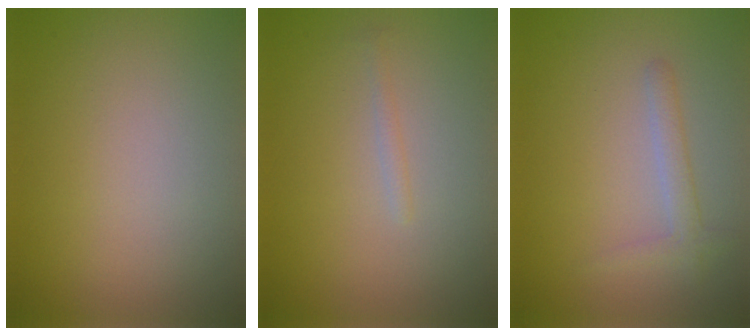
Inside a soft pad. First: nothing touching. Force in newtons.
{"total": 0.6, "press": 0.6, "slide": 0.0}
{"total": 1.7, "press": 1.7, "slide": 0.1}